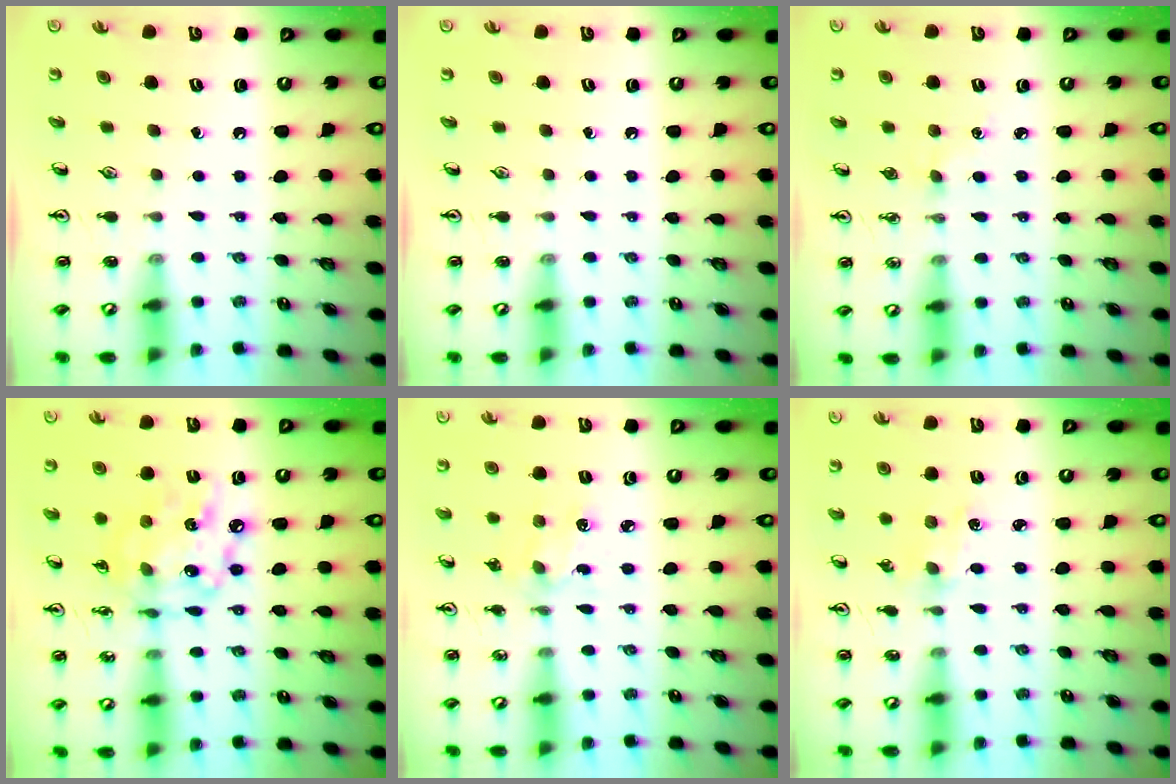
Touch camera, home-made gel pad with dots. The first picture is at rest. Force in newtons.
{"total": 0.0}
{"total": 2.7, "press": 2.7, "slide": 0.4}
{"total": 14.3, "press": 14.3, "slide": 1.1}
{"total": 2.1, "press": 2.0, "slide": 0.7}
{"total": 0.7, "press": 0.7, "slide": 0.2}